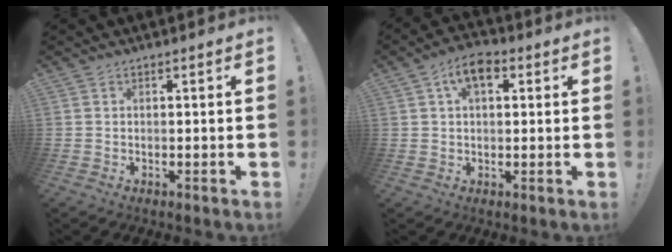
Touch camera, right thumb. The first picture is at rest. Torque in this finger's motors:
{"motor_torque": [-0.10, 0.11, 0.03, 0.03, 0.00]}